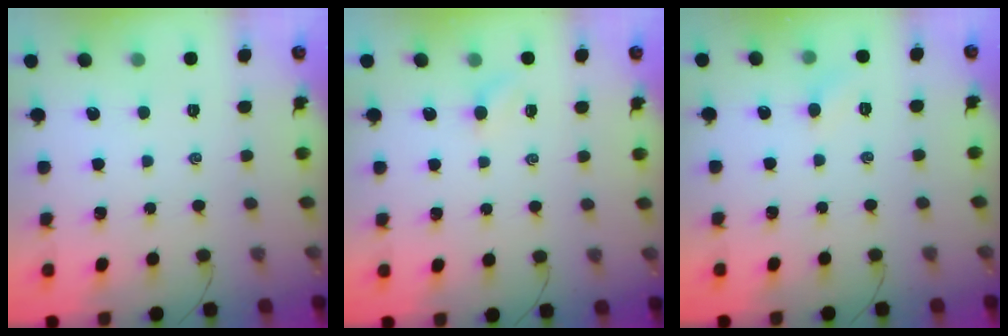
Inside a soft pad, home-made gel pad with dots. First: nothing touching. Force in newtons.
{"total": 2.5, "press": 2.4, "slide": 0.8}
{"total": 3.9, "press": 3.7, "slide": 1.0}